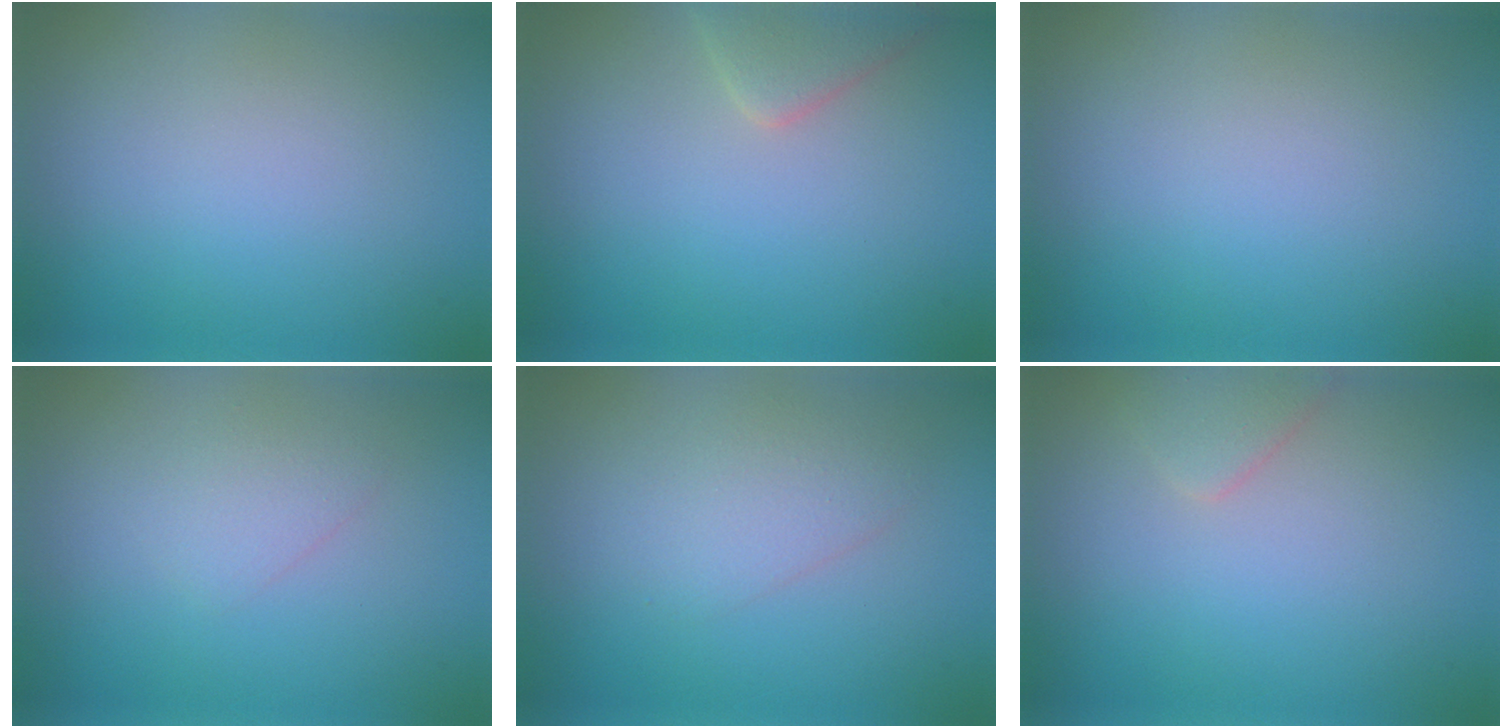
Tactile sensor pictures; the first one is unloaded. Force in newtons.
{"total": 2.8, "press": 2.8, "slide": 0.2}
{"total": 0.0}
{"total": 1.4, "press": 1.4, "slide": 0.0}
{"total": 2.2, "press": 2.2, "slide": 0.0}
{"total": 1.7, "press": 1.7, "slide": 0.1}